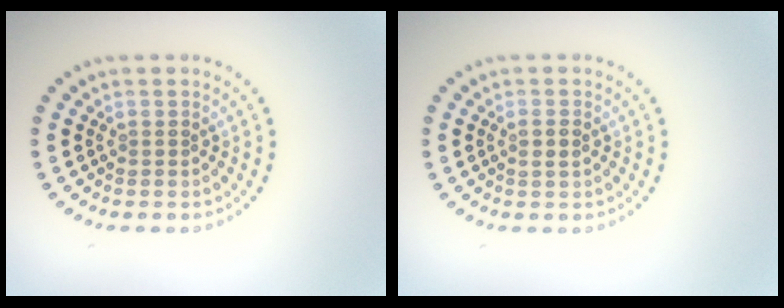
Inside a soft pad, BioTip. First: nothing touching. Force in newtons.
{"total": 1.1, "press": 1.0, "slide": 0.3}